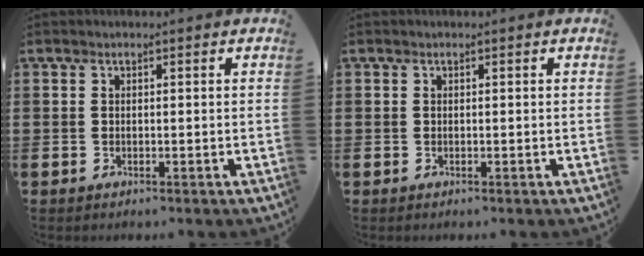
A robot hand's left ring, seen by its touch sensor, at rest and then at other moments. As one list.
[{"total": 0.0}]